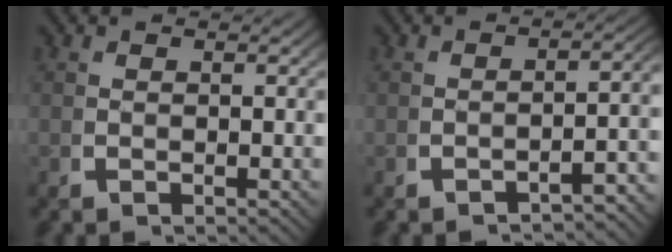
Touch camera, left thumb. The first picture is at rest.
{"total": 3.9, "force": [-2.5, 0.7, 2.9], "torque": [-0.034, 0.006, -0.035]}